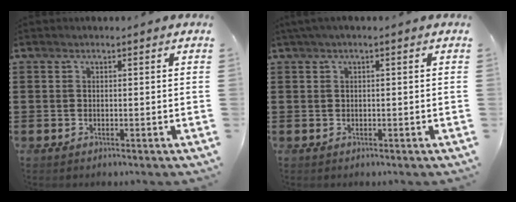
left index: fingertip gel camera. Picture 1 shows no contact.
{"total": 0.8, "force": [-0.1, 0.1, 0.8], "torque": [-0.012, -0.002, -0.002]}